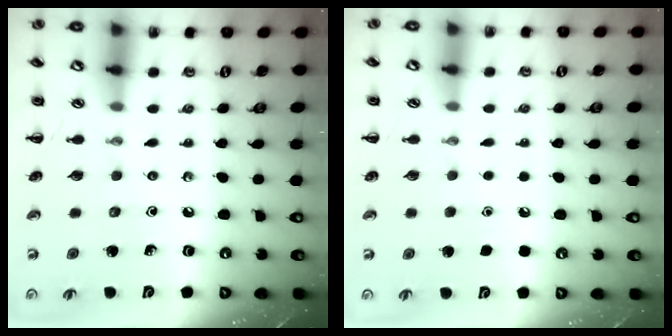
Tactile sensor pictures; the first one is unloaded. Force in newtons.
{"total": 1.6, "press": 1.6, "slide": 0.1}